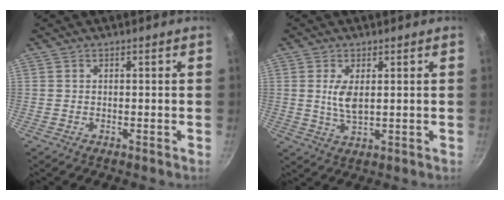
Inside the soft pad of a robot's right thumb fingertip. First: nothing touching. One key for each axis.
{"total": 4.8, "fx": 0.9, "fy": 2.2, "fz": 4.2, "tx": -0.084, "ty": -0.012, "tz": 0.024}